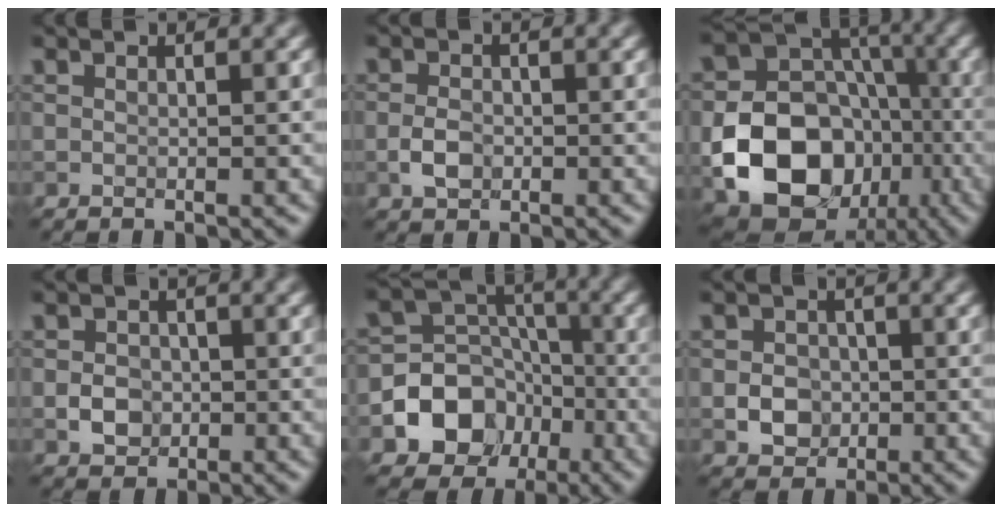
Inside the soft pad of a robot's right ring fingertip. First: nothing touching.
{"total": 2.1, "force": [-0.6, 1.4, 1.4], "torque": [-0.028, 0.001, -0.016]}
{"total": 15.4, "force": [-4.9, 12.4, 7.7], "torque": [-0.143, -0.030, -0.108]}
{"total": 2.2, "force": [-0.5, 1.9, 1.0], "torque": [-0.013, -0.001, -0.012]}
{"total": 7.7, "force": [-3.2, 6.4, 2.9], "torque": [-0.035, -0.001, -0.069]}
{"total": 2.7, "force": [-0.5, 2.3, 1.2], "torque": [-0.016, -0.002, -0.012]}